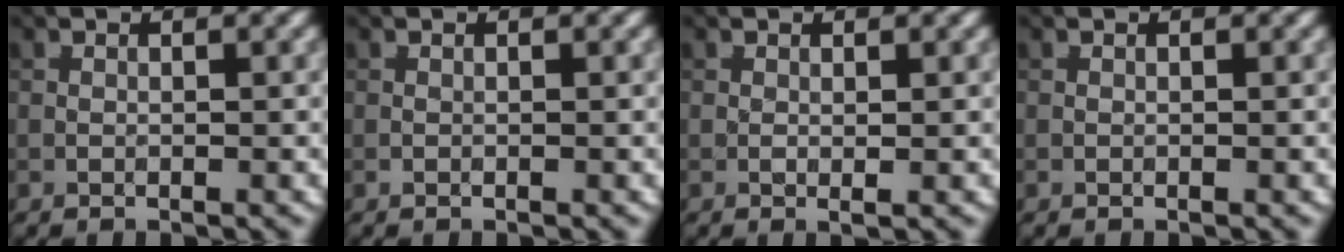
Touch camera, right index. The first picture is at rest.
{"total": 0.0}
{"total": 0.7, "force": [0.0, 0.3, 0.6], "torque": [-0.011, -0.003, 0.000]}
{"total": 0.0}